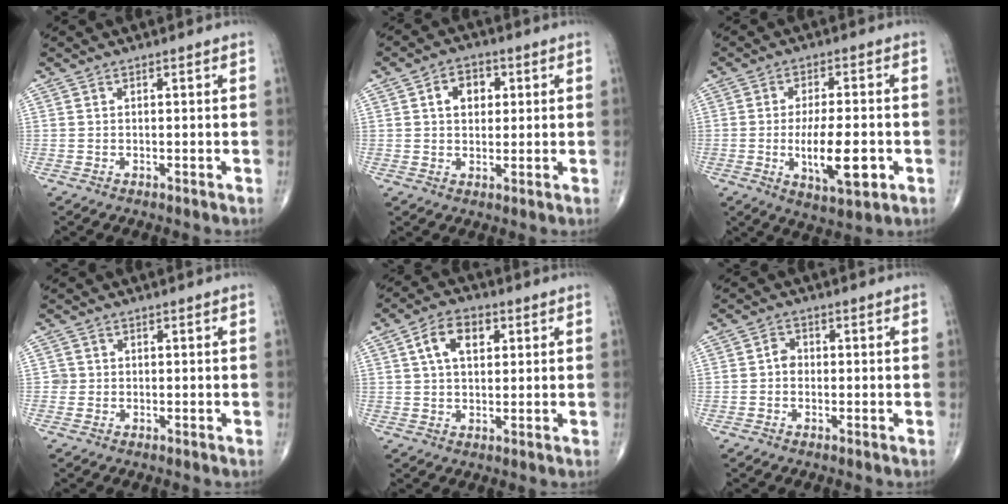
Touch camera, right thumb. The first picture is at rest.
{"total": 5.7, "force": [1.5, 4.2, 3.7], "torque": [-0.030, 0.004, 0.019]}
{"total": 11.3, "force": [-2.6, 4.0, 10.2], "torque": [-0.163, -0.001, -0.037]}
{"total": 1.3, "force": [-0.1, 1.3, 0.0], "torque": [0.010, 0.006, -0.004]}
{"total": 7.5, "force": [2.4, 4.6, 5.5], "torque": [-0.079, 0.006, 0.037]}
{"total": 2.0, "force": [-0.3, 1.7, 1.0], "torque": [-0.005, 0.006, -0.013]}